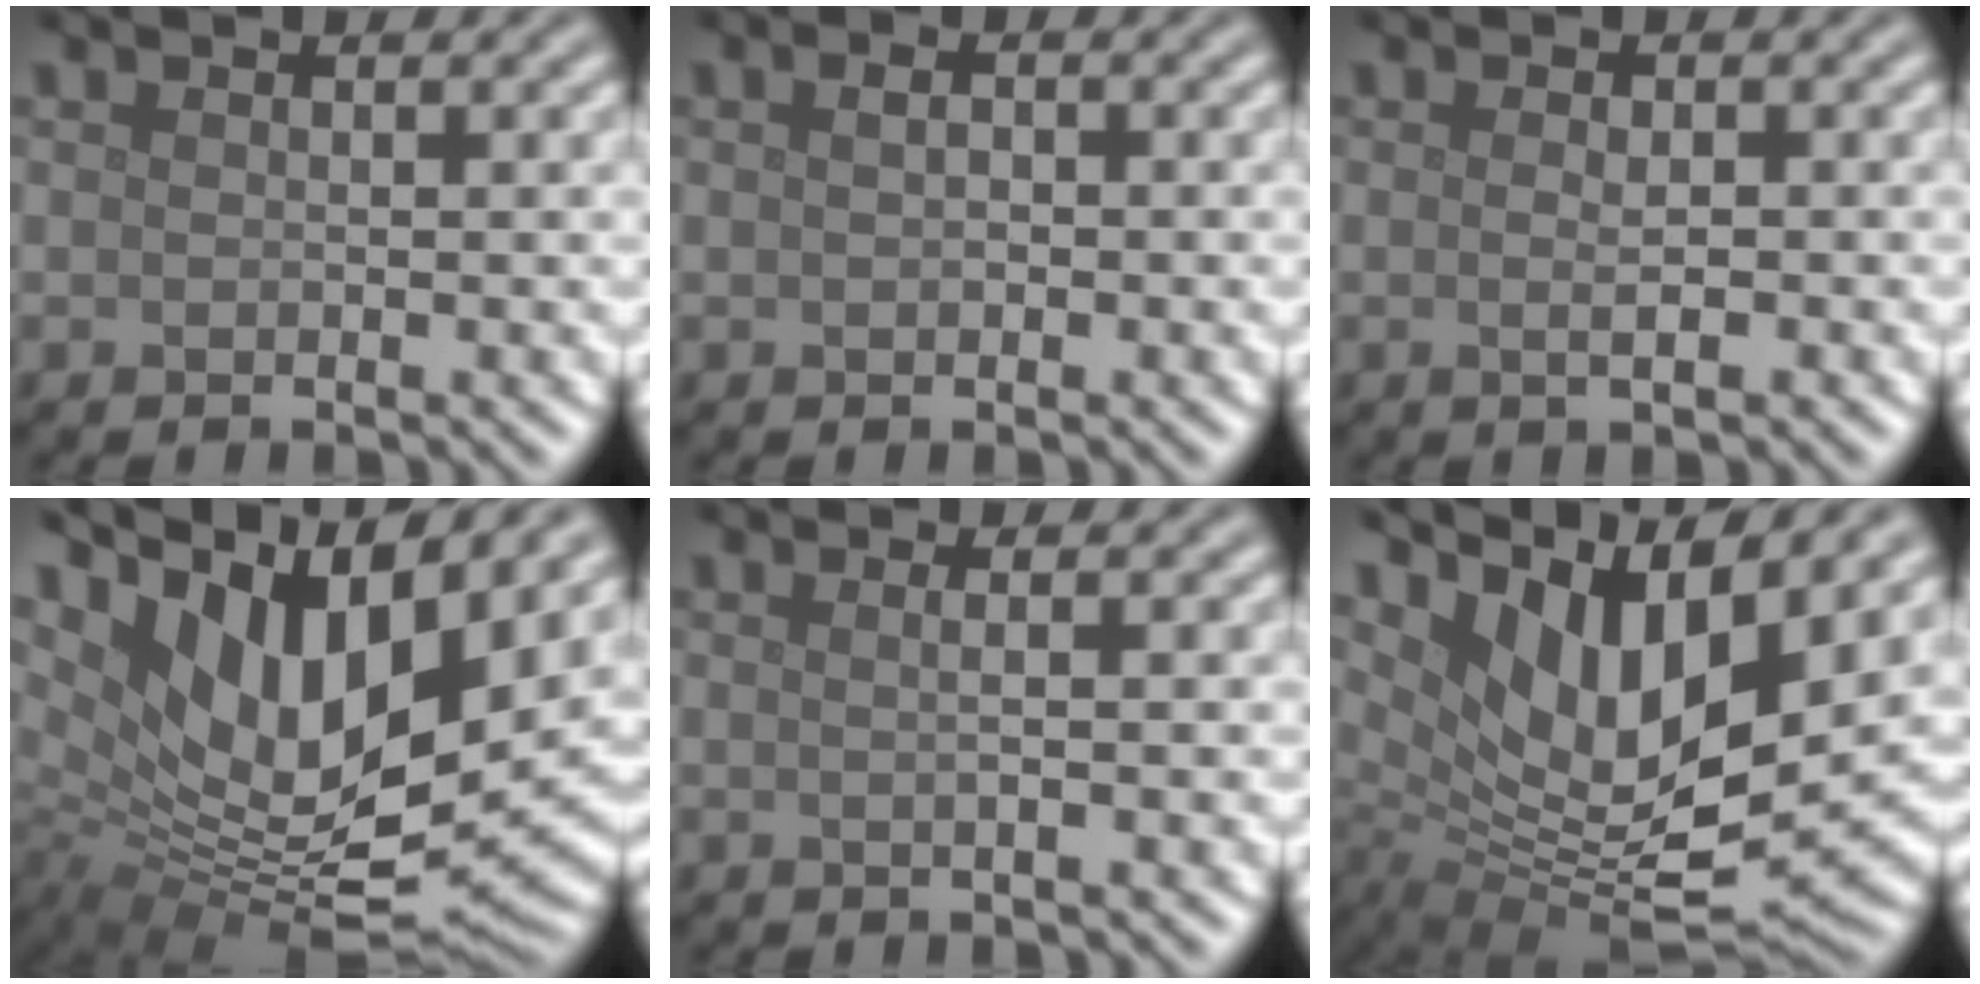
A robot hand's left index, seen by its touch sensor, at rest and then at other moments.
{"total": 1.8, "force": [0.5, 1.2, 1.3], "torque": [-0.016, 0.005, -0.003]}
{"total": 1.5, "force": [-0.1, 0.4, 1.4], "torque": [-0.027, -0.002, -0.003]}
{"total": 15.4, "force": [5.9, 6.6, 12.6], "torque": [-0.224, 0.004, 0.106]}
{"total": 2.1, "force": [0.5, 0.9, 1.9], "torque": [-0.012, 0.002, -0.018]}
{"total": 12.1, "force": [5.3, 4.4, 10.0], "torque": [-0.181, -0.005, 0.105]}